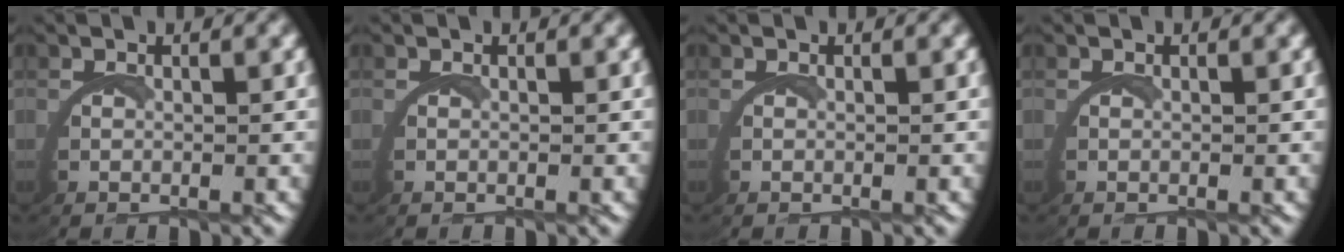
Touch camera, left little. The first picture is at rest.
{"total": 0.0}
{"total": 0.0}
{"total": 0.0}